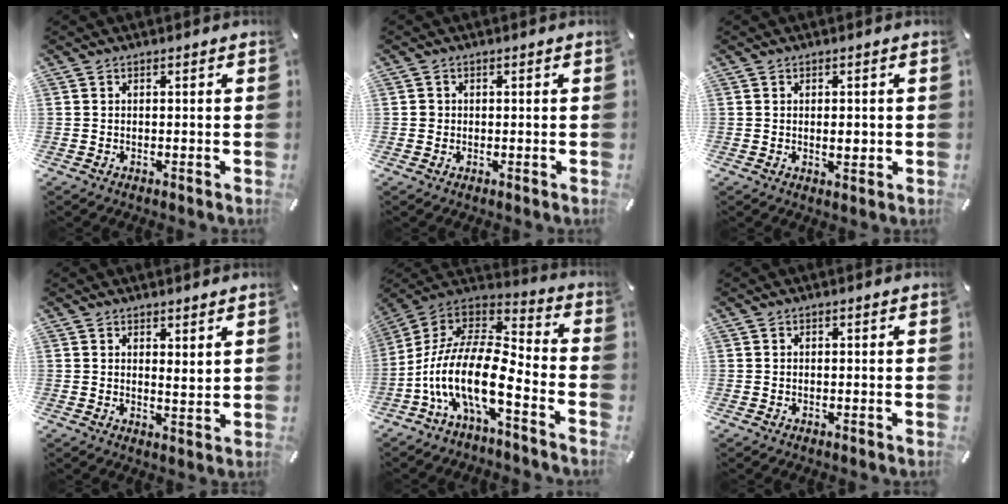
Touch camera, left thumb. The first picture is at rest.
{"total": 1.1, "force": [0.0, 1.1, 0.2], "torque": [-0.002, 0.006, -0.003]}
{"total": 2.5, "force": [0.1, 1.5, 2.0], "torque": [-0.024, -0.003, -0.002]}
{"total": 2.6, "force": [2.5, 0.7, 0.4], "torque": [-0.003, -0.016, 0.046]}
{"total": 17.9, "force": [-8.4, 6.4, 14.4], "torque": [-0.317, 0.002, -0.156]}
{"total": 0.0}